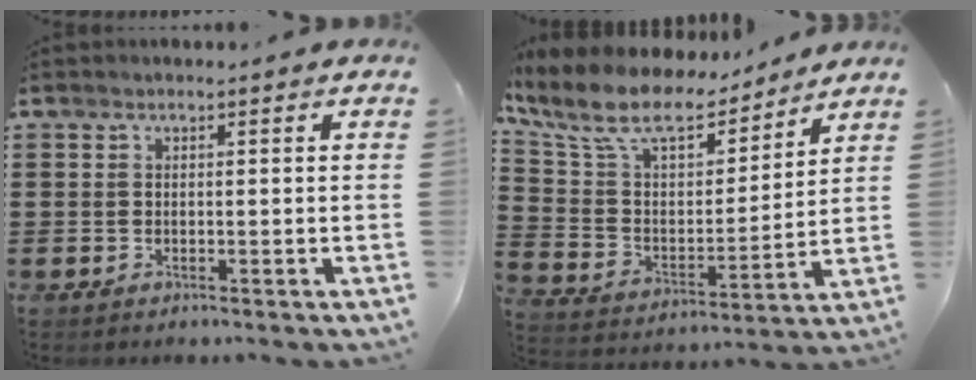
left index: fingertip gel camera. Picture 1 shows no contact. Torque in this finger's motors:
{"motor_torque": [2.14, 0.00, 0.59, 0.21]}